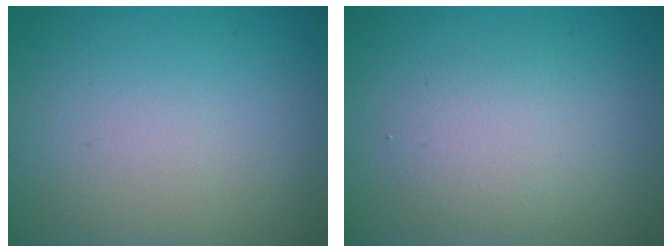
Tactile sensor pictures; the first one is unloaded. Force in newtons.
{"total": 2.8, "press": 2.8, "slide": 0.1}